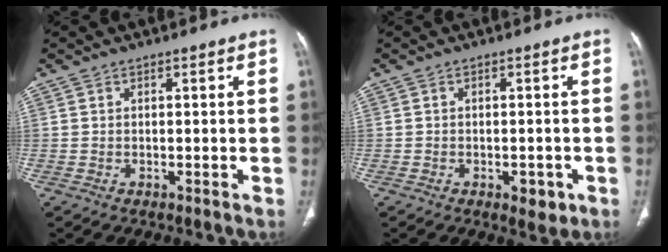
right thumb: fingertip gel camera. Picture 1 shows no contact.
{"total": 3.4, "force": [-1.4, 1.9, 2.4], "torque": [-0.018, 0.002, -0.013]}